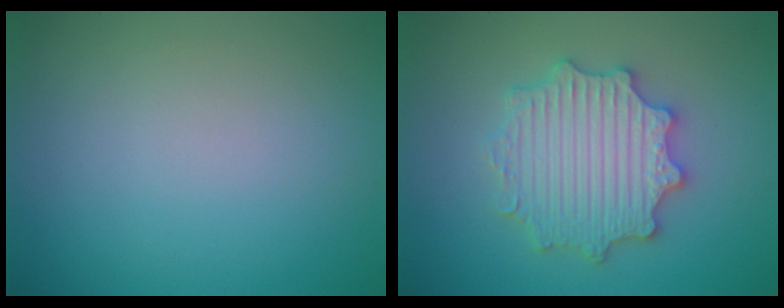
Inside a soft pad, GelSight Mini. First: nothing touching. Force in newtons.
{"total": 5.6, "press": 5.5, "slide": 1.0}